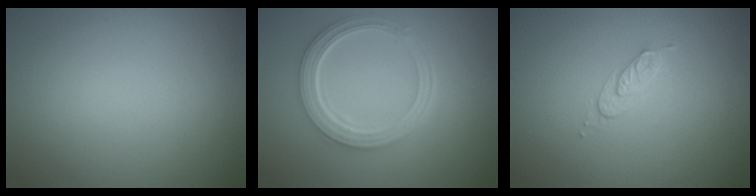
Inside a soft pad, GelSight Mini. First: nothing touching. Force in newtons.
{"total": 4.9, "press": 4.0, "slide": 2.9}
{"total": 1.5, "press": 0.8, "slide": 1.3}